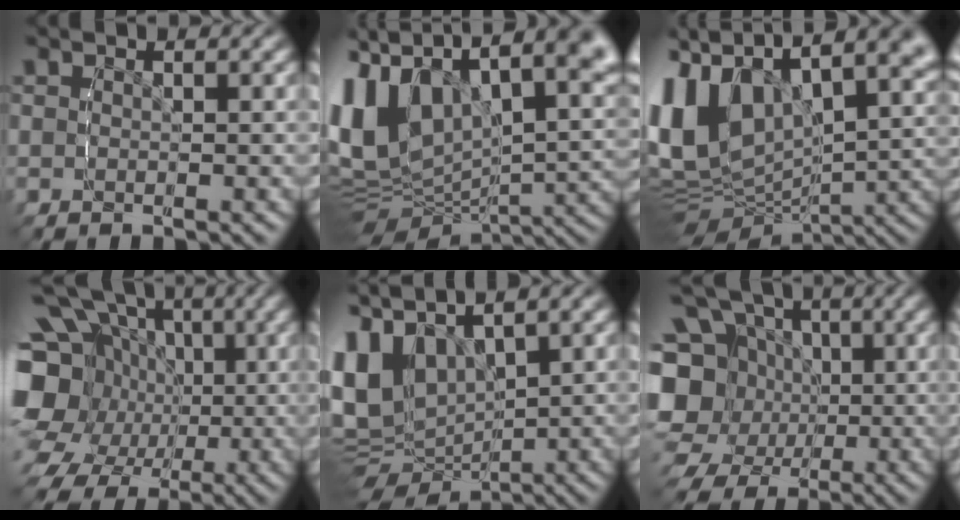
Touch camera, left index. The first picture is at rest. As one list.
[{"total": 15.9, "force": [2.9, 12.2, 9.8], "torque": [-0.190, -0.017, 0.037]}, {"total": 14.1, "force": [2.9, 10.9, 8.5], "torque": [-0.178, -0.012, 0.036]}, {"total": 12.2, "force": [-0.1, 10.9, 5.4], "torque": [-0.110, -0.043, -0.003]}, {"total": 12.6, "force": [0.6, 10.7, 6.5], "torque": [-0.180, -0.027, 0.007]}, {"total": 11.2, "force": [-0.8, 10.3, 4.4], "torque": [-0.097, -0.044, -0.013]}]